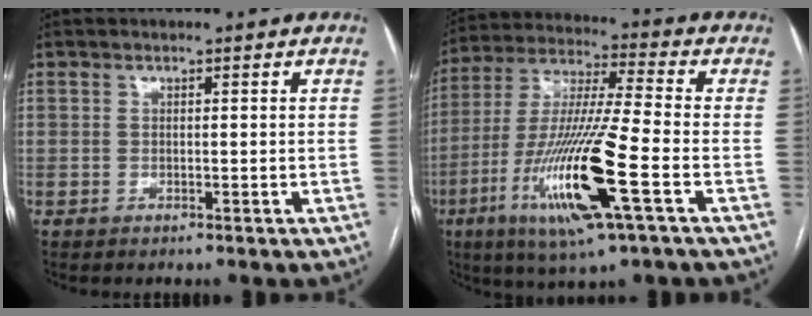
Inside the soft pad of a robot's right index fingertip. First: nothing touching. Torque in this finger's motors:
{"motor_torque": [2.14, 0.00, 1.05, 0.21]}